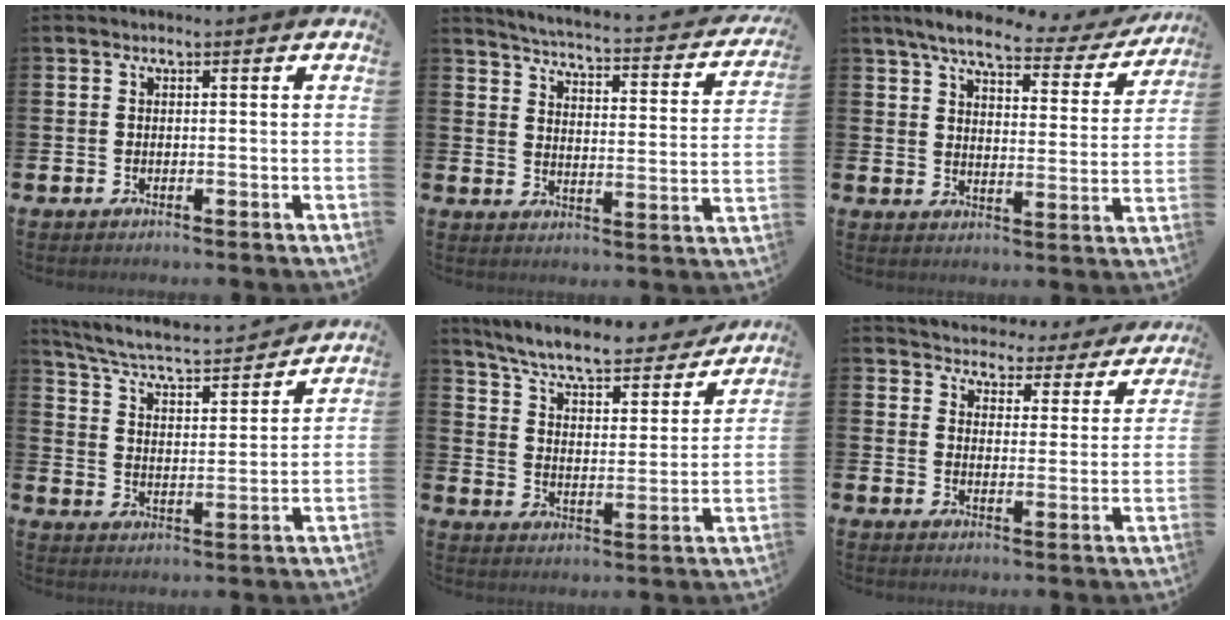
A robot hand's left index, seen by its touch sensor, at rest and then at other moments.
{"total": 3.5, "force": [3.3, 0.2, 1.0], "torque": [-0.043, -0.037, 0.047]}
{"total": 6.3, "force": [5.3, 1.4, 3.1], "torque": [-0.080, -0.028, 0.086]}
{"total": 6.1, "force": [5.6, 0.9, 2.2], "torque": [-0.074, -0.048, 0.090]}
{"total": 7.5, "force": [6.8, 1.1, 3.0], "torque": [-0.084, -0.049, 0.113]}
{"total": 4.0, "force": [3.8, 1.0, 0.0], "torque": [-0.021, -0.038, 0.062]}